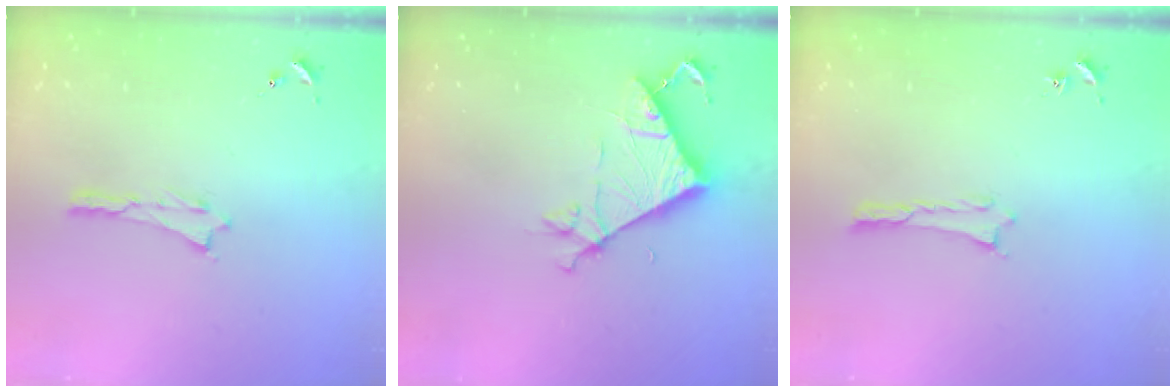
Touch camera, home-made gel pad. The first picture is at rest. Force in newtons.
{"total": 7.2, "press": 7.2, "slide": 0.4}
{"total": 0.0}